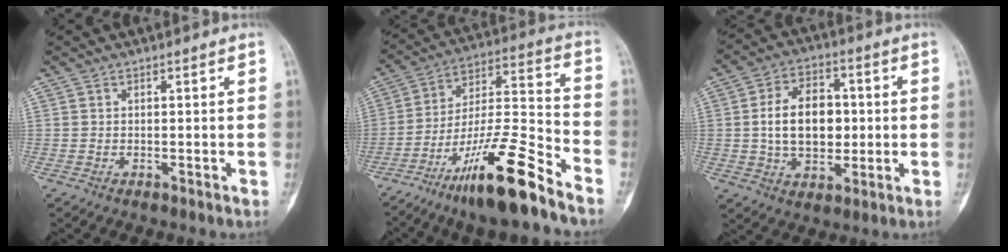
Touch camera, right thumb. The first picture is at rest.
{"total": 18.5, "force": [-12.5, 2.9, 13.4], "torque": [-0.250, 0.079, -0.218]}
{"total": 12.6, "force": [0.4, 8.4, 9.3], "torque": [-0.129, 0.010, 0.010]}